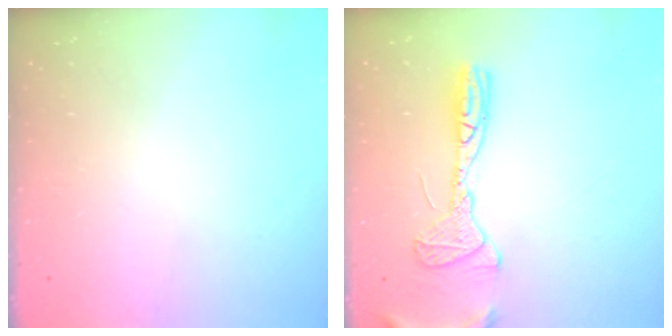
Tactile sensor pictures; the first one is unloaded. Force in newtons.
{"total": 12.5, "press": 12.3, "slide": 2.3}